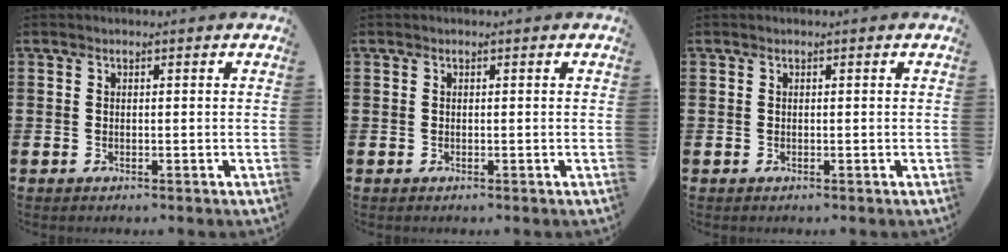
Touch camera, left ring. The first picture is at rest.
{"total": 0.0}
{"total": 0.0}